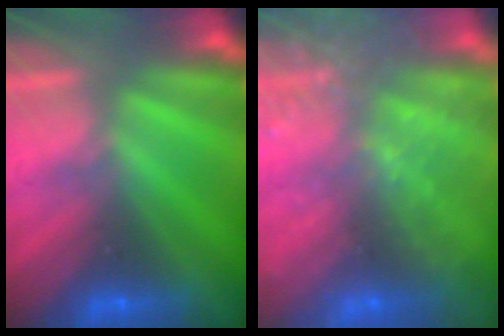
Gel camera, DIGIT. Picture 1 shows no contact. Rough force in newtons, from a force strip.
{"total": 7.1}